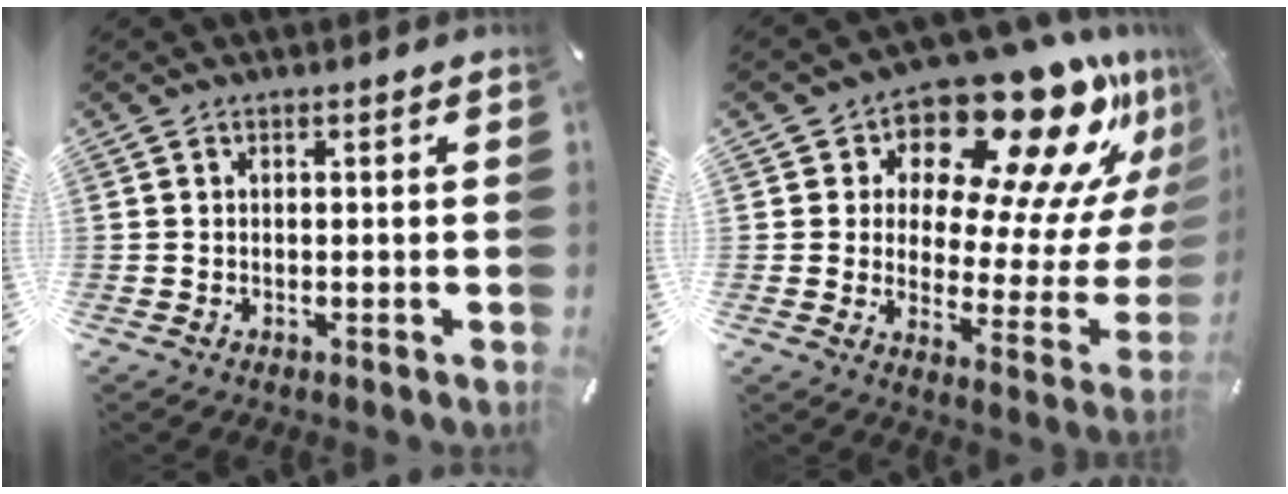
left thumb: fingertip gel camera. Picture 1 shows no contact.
{"total": 21.8, "force": [16.2, 8.7, 11.7], "torque": [-0.150, -0.145, 0.265]}